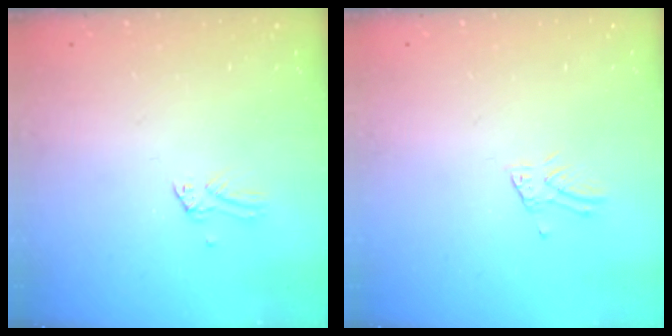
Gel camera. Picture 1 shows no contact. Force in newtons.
{"total": 2.4, "press": 2.4, "slide": 0.3}